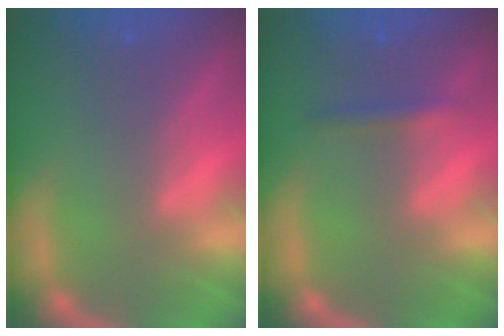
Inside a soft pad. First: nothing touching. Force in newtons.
{"total": 1.4}